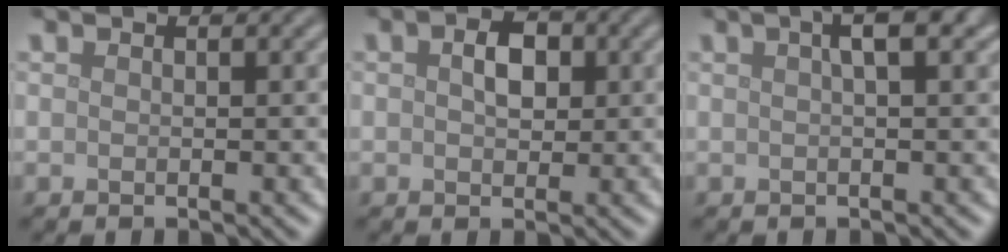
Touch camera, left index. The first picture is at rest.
{"total": 2.7, "force": [0.5, 1.8, 2.0], "torque": [-0.036, 0.003, 0.005]}
{"total": 3.0, "force": [1.1, 0.7, 2.7], "torque": [-0.032, 0.013, 0.014]}